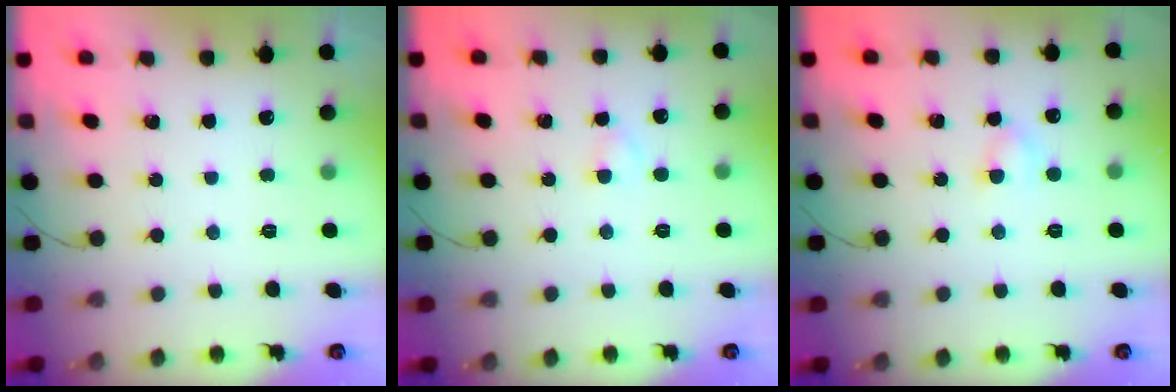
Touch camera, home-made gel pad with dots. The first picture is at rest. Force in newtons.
{"total": 1.8, "press": 1.5, "slide": 0.9}
{"total": 3.3, "press": 3.1, "slide": 1.3}